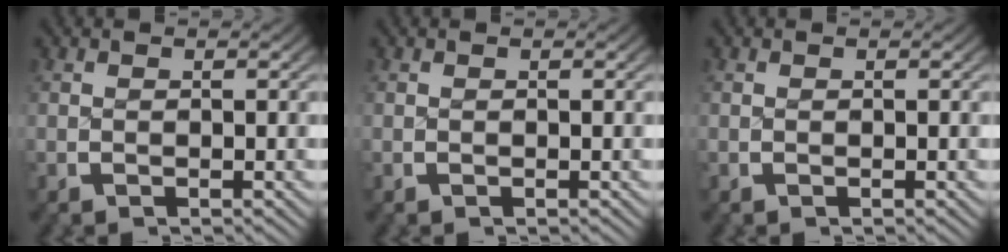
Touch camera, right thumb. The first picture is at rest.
{"total": 0.0}
{"total": 0.0}